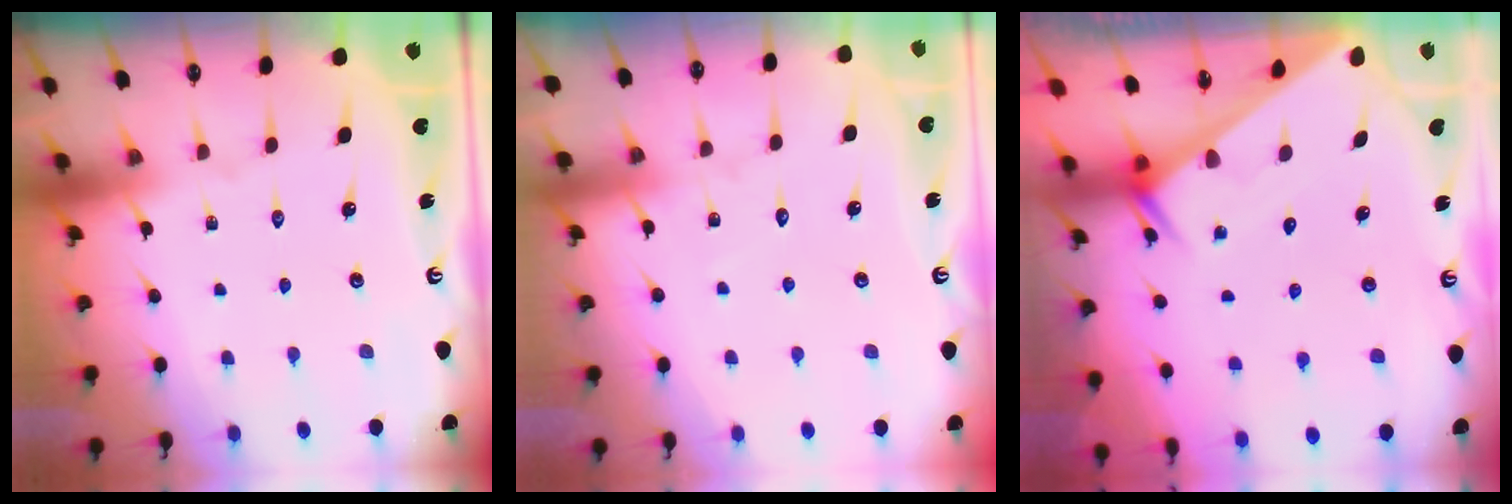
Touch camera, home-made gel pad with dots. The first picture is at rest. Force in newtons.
{"total": 2.8, "press": 2.8, "slide": 0.3}
{"total": 3.6, "press": 3.6, "slide": 0.4}